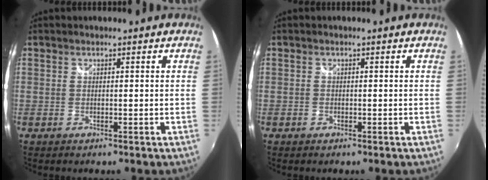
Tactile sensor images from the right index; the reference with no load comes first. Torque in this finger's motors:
{"motor_torque": [0.16, -0.04, 0.09, 0.00]}